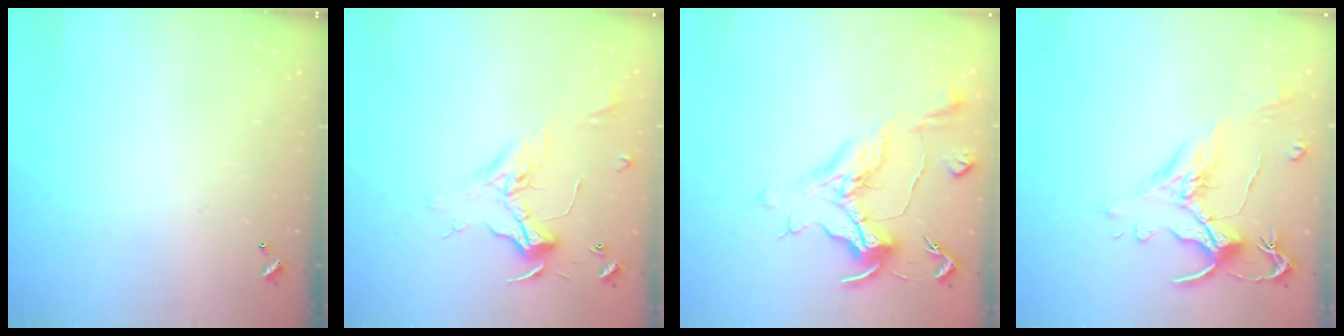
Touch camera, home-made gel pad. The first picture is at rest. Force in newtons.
{"total": 2.3, "press": 2.2, "slide": 0.9}
{"total": 1.6, "press": 1.5, "slide": 0.6}
{"total": 1.5, "press": 1.0, "slide": 1.1}